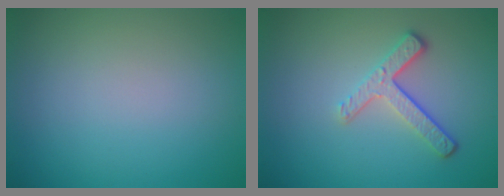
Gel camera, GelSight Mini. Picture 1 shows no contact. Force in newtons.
{"total": 3.2, "press": 2.4, "slide": 2.0}